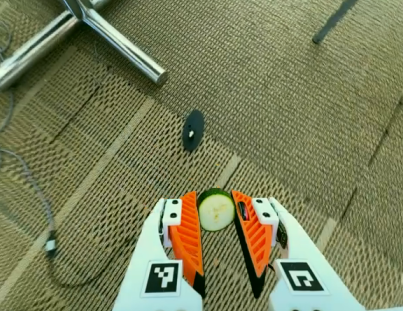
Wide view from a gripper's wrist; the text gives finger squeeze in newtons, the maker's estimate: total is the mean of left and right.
{"total": 7.2, "left": 6.8, "right": 7.6}